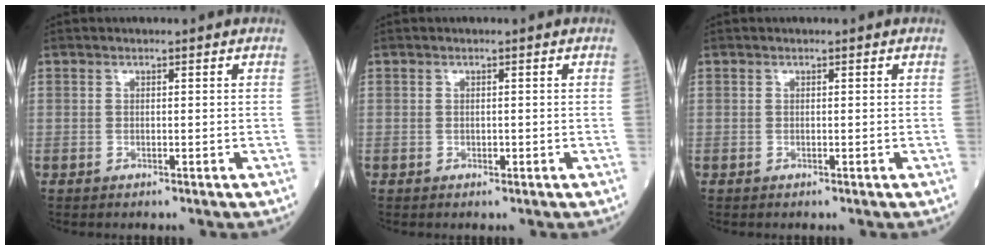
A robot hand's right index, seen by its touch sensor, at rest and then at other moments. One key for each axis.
{"total": 0.8, "fx": -0.2, "fy": 0.5, "fz": 0.6, "tx": -0.013, "ty": 0.000, "tz": -0.001}
{"total": 0.0}